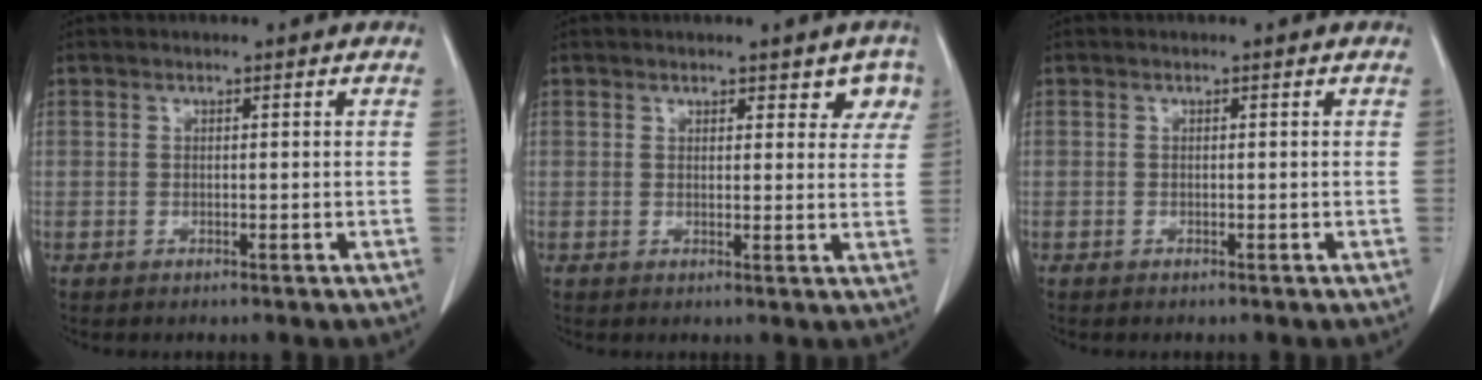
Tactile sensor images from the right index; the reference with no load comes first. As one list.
[{"total": 5.0, "force": [3.3, 2.7, 2.7], "torque": [-0.012, 0.005, 0.041]}, {"total": 0.0}]